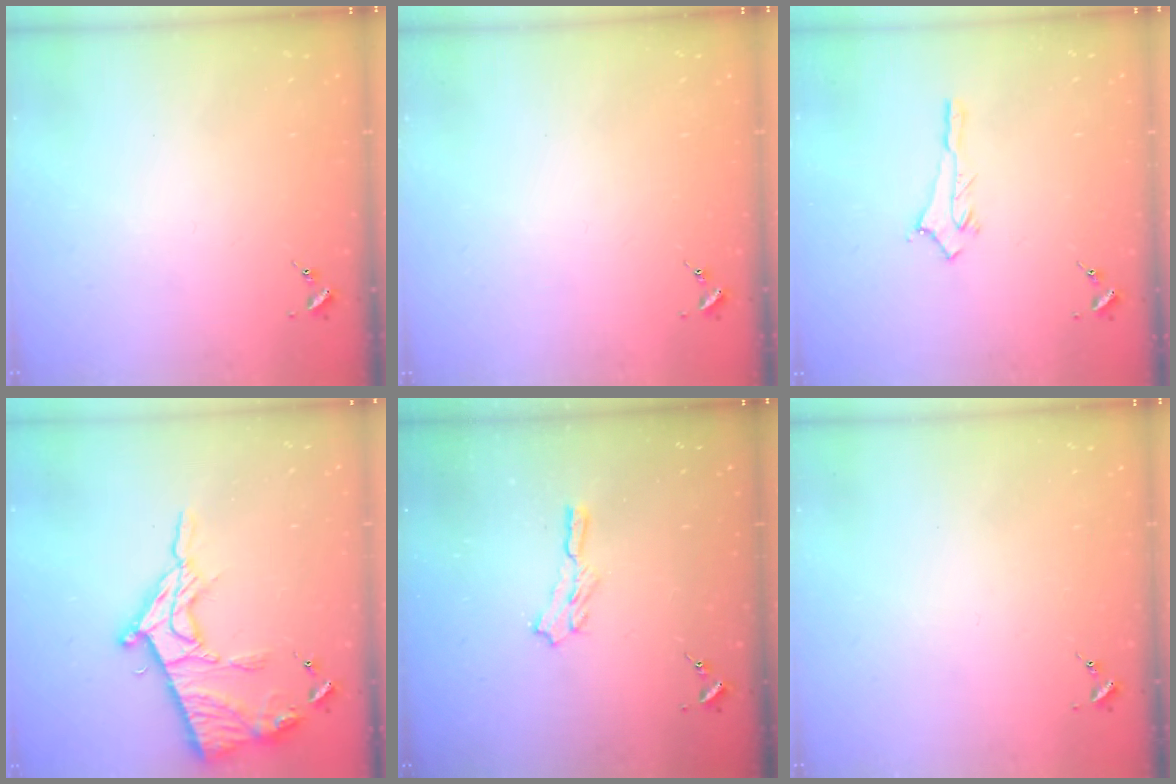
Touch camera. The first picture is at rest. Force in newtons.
{"total": 0.0}
{"total": 2.9, "press": 2.8, "slide": 0.4}
{"total": 16.8, "press": 16.8, "slide": 1.3}
{"total": 5.0, "press": 5.0, "slide": 0.8}
{"total": 0.0}